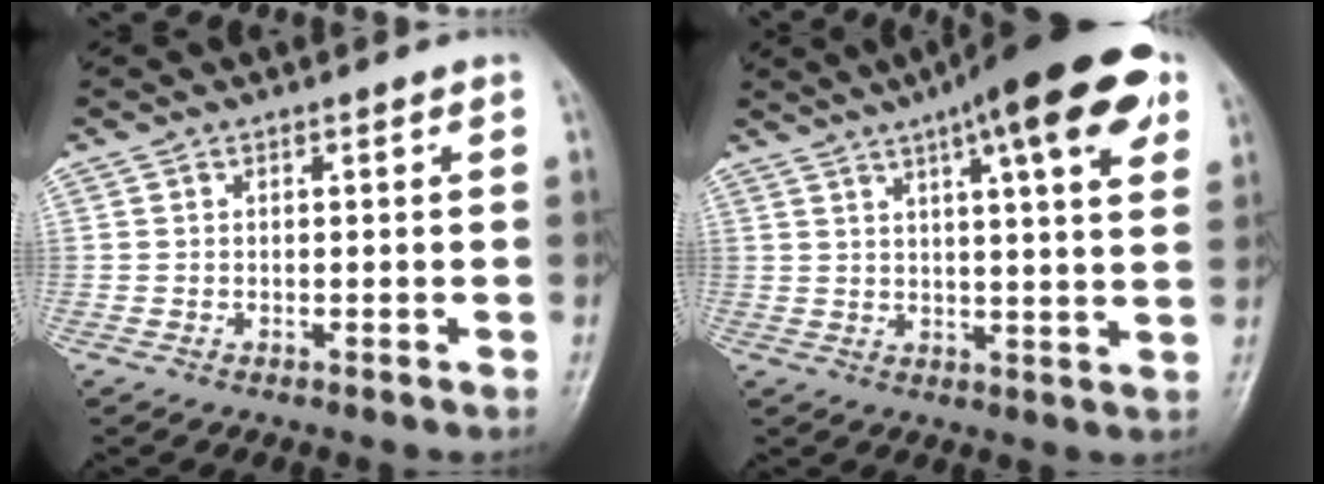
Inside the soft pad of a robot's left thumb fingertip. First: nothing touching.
{"total": 18.5, "force": [9.6, 4.3, 15.2], "torque": [-0.205, -0.006, 0.131]}